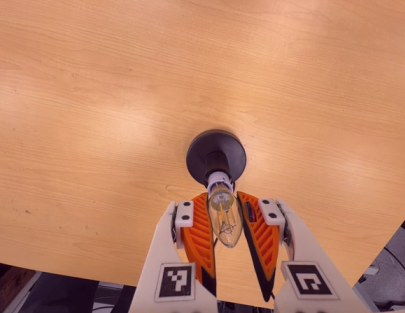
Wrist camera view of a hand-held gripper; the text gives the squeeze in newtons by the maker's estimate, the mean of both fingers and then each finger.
{"total": 14.2, "left": 14.3, "right": 14.1}